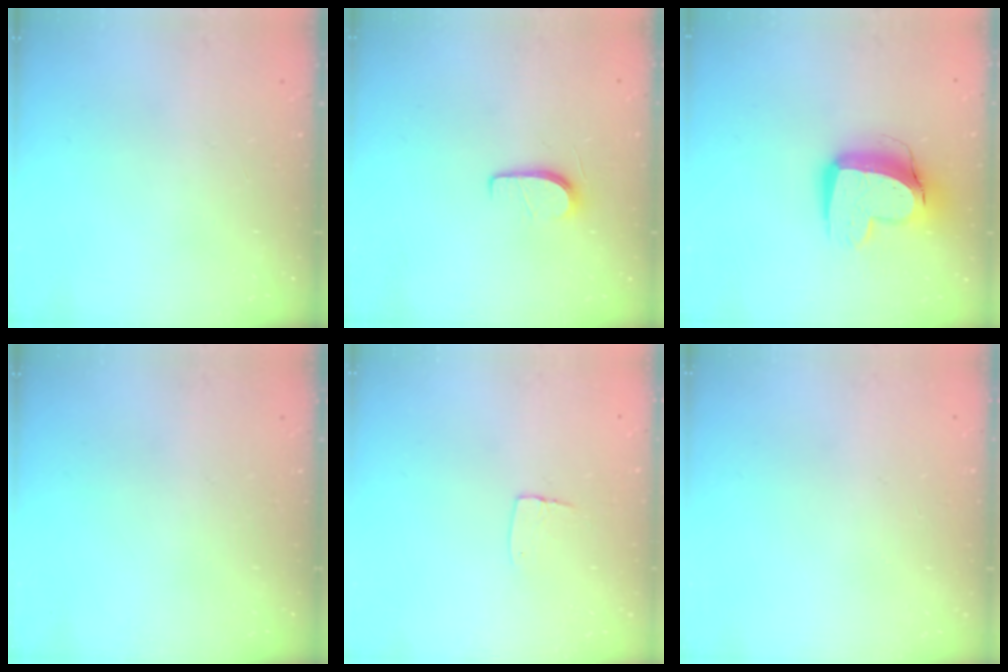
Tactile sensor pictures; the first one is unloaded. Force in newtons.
{"total": 5.6, "press": 5.6, "slide": 0.7}
{"total": 14.0, "press": 14.0, "slide": 1.5}
{"total": 0.0}
{"total": 5.3, "press": 5.3, "slide": 0.4}
{"total": 0.0}